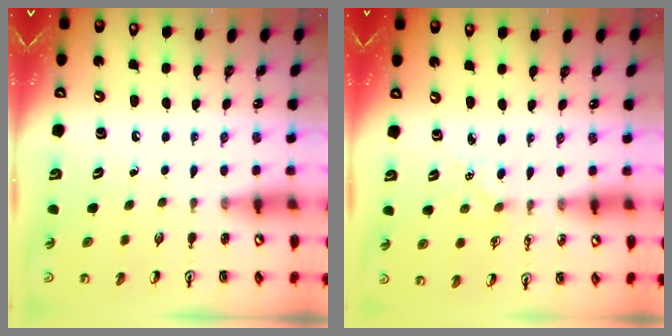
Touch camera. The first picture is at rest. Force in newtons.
{"total": 4.6, "press": 4.6, "slide": 0.5}